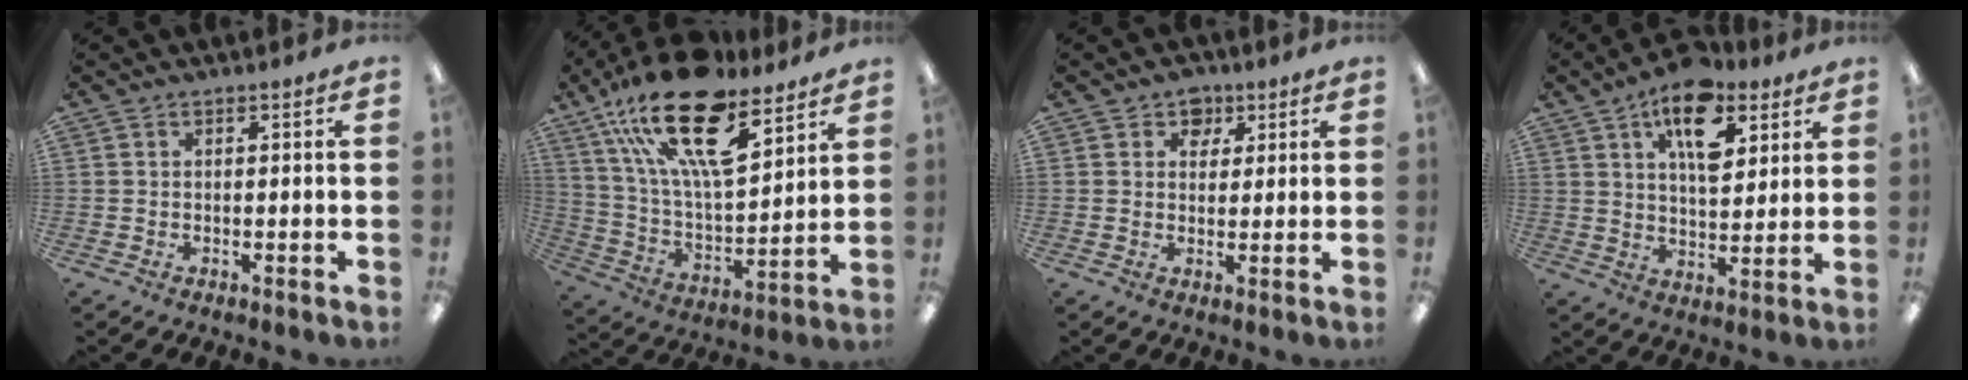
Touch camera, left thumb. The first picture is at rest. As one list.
[{"total": 24.8, "force": [15.5, 9.8, 16.7], "torque": [-0.289, -0.082, 0.270]}, {"total": 4.5, "force": [2.7, 3.5, 1.0], "torque": [-0.001, -0.012, 0.044]}, {"total": 14.6, "force": [8.2, 7.4, 9.5], "torque": [-0.136, -0.027, 0.138]}]